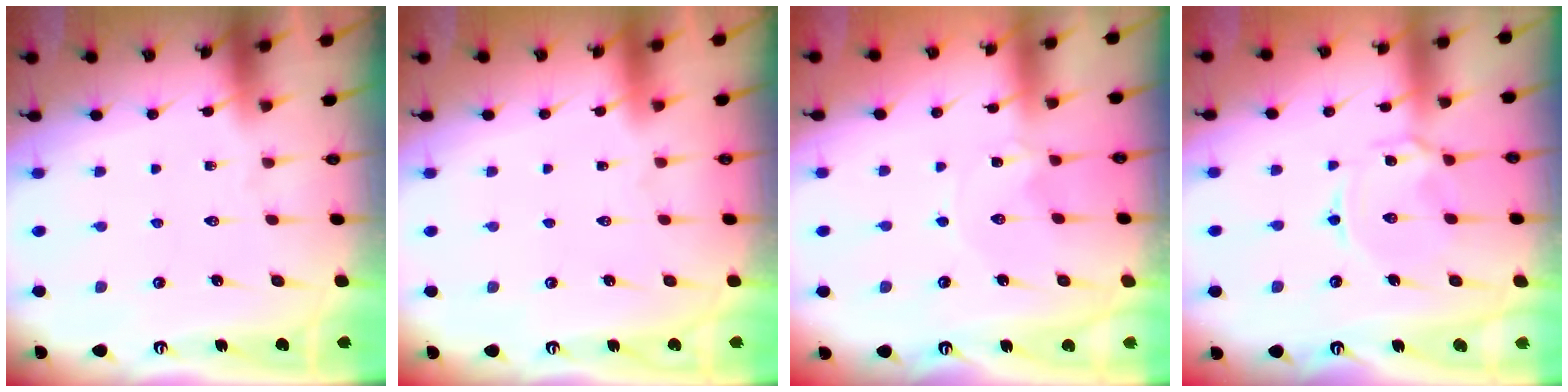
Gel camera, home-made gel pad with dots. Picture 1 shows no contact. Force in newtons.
{"total": 1.6, "press": 1.6, "slide": 0.1}
{"total": 1.1, "press": 1.1, "slide": 0.1}
{"total": 3.5, "press": 3.5, "slide": 0.4}